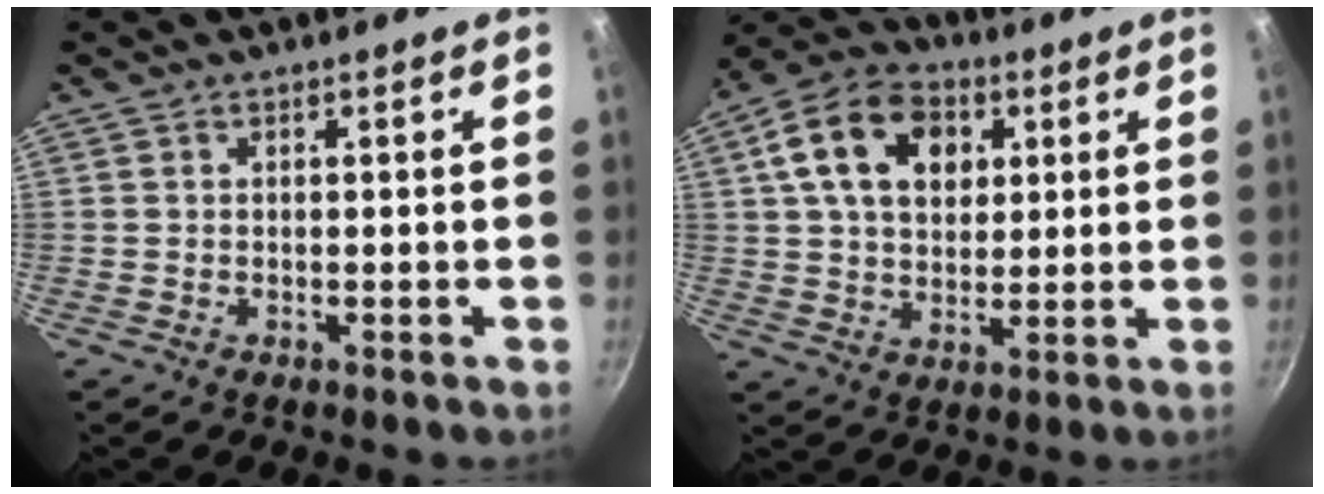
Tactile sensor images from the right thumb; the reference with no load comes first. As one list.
[{"total": 15.3, "force": [4.8, 10.8, 9.8], "torque": [-0.147, 0.006, 0.071]}]